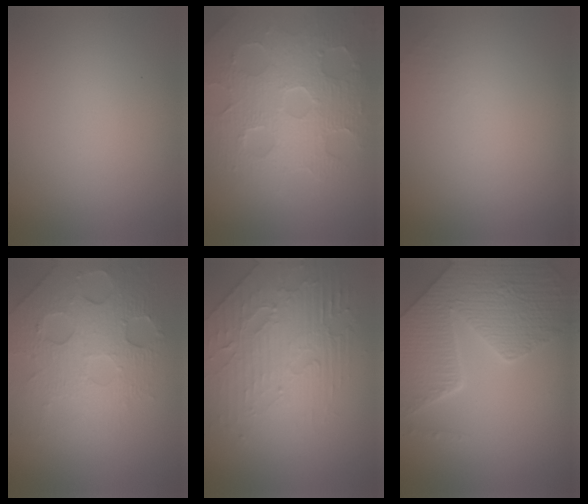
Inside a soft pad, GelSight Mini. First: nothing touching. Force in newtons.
{"total": 8.6, "press": 5.8, "slide": 6.4}
{"total": 0.7, "press": 0.7, "slide": 0.1}
{"total": 6.8, "press": 4.9, "slide": 4.7}
{"total": 4.6, "press": 4.2, "slide": 1.9}
{"total": 8.8, "press": 6.2, "slide": 6.2}